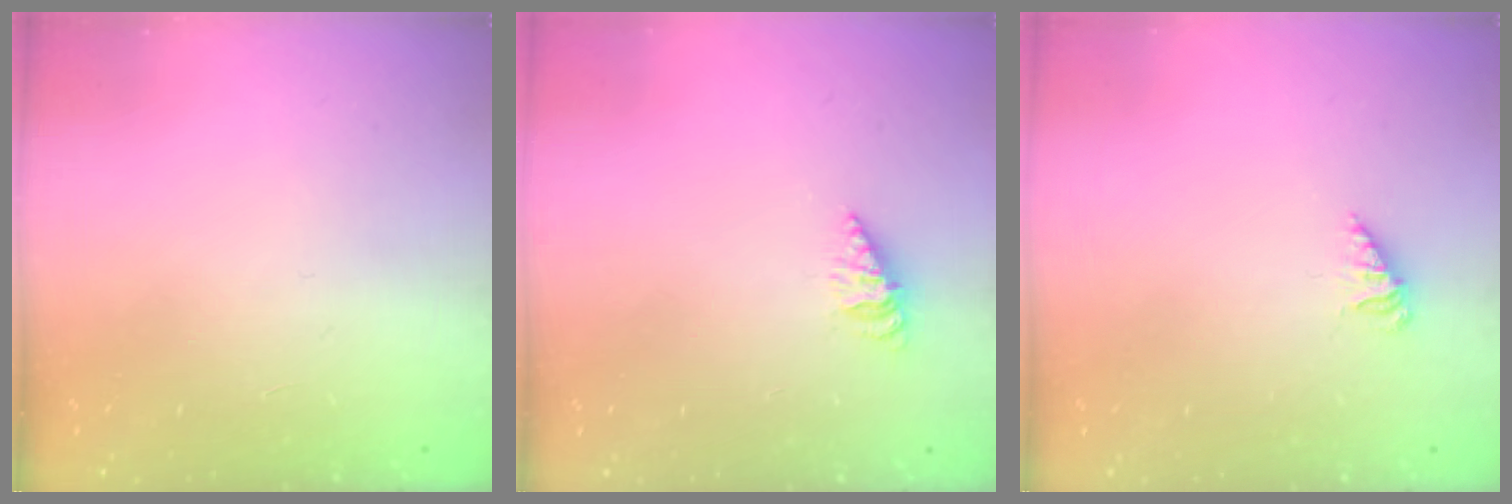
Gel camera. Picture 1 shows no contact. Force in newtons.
{"total": 2.6, "press": 2.6, "slide": 0.4}
{"total": 2.4, "press": 2.4, "slide": 0.1}